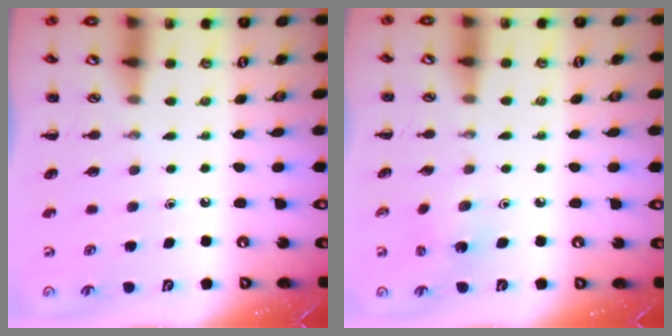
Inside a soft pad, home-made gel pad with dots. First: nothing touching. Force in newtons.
{"total": 2.6, "press": 2.5, "slide": 0.8}